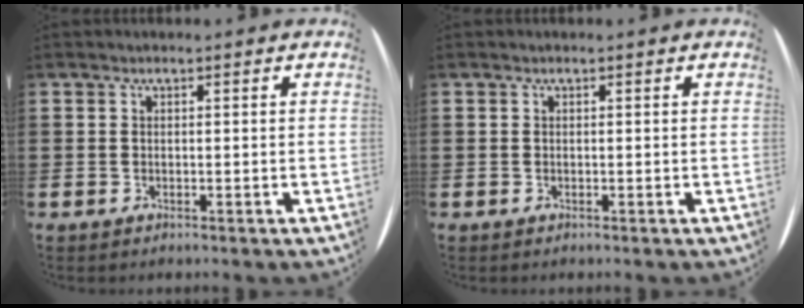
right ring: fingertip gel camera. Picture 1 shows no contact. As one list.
[{"total": 0.0}]